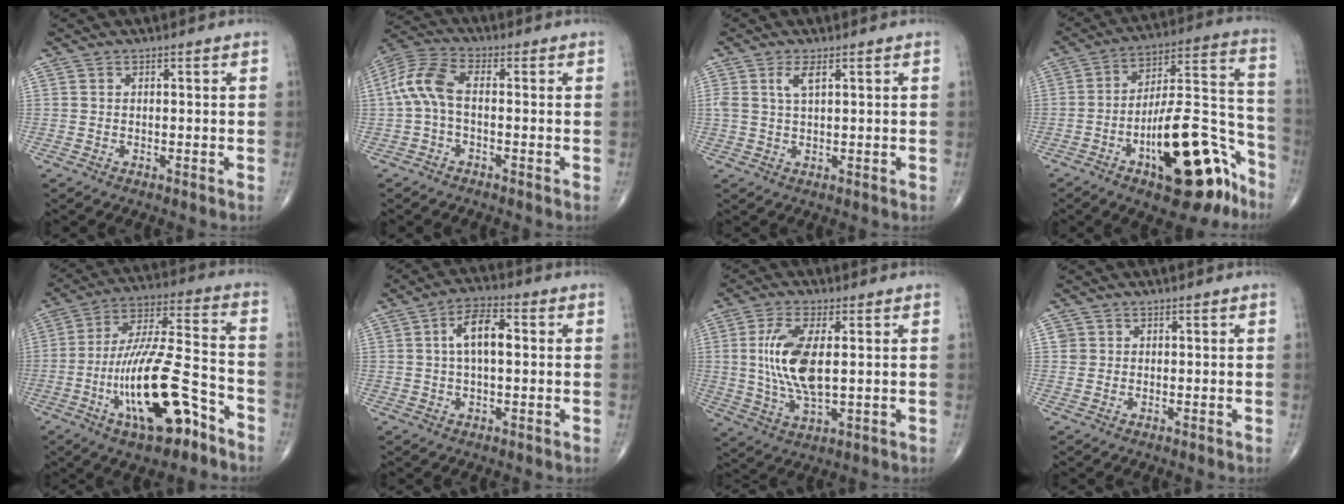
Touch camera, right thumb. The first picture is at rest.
{"total": 8.0, "force": [-0.5, 3.9, 6.9], "torque": [-0.161, 0.028, -0.019]}
{"total": 2.9, "force": [1.2, 0.9, 2.5], "torque": [-0.056, -0.001, 0.029]}
{"total": 22.8, "force": [-11.7, 8.5, 17.6], "torque": [-0.209, 0.097, -0.172]}
{"total": 20.3, "force": [-8.8, 6.8, 17.0], "torque": [-0.312, 0.058, -0.144]}
{"total": 7.6, "force": [1.1, 3.4, 6.6], "torque": [-0.114, 0.016, 0.014]}
{"total": 11.7, "force": [1.3, 4.7, 10.6], "torque": [-0.220, -0.013, 0.030]}
{"total": 1.5, "force": [0.4, 1.5, 0.2], "torque": [0.009, 0.001, 0.004]}